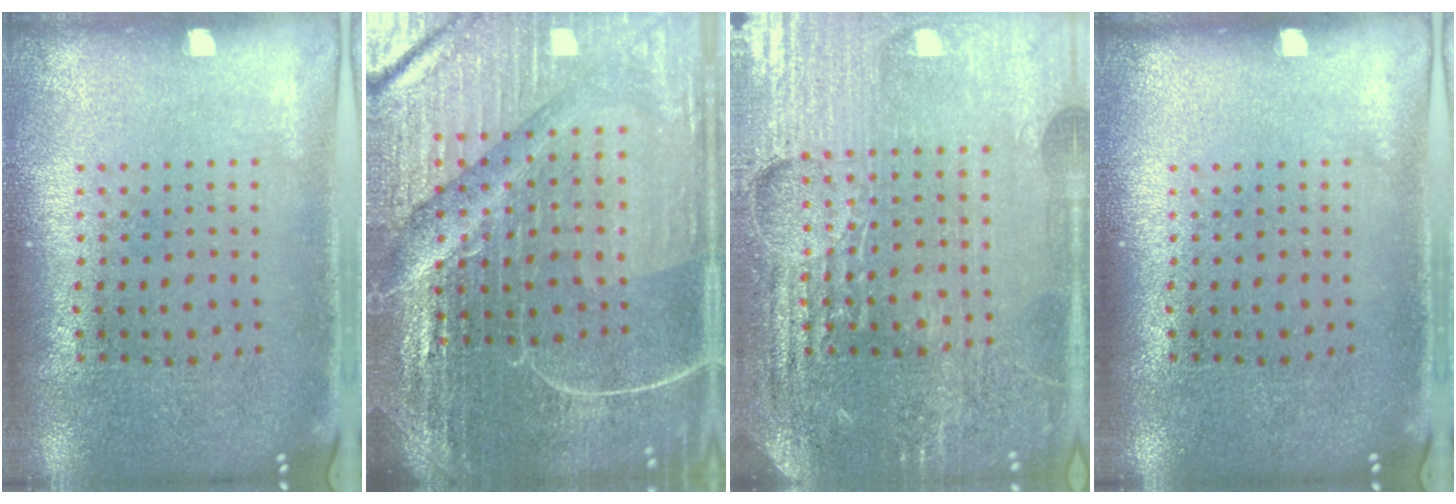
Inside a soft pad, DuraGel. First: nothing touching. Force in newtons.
{"total": 5.9, "press": 5.4, "slide": 2.5}
{"total": 5.1, "press": 4.8, "slide": 1.9}
{"total": 0.0}